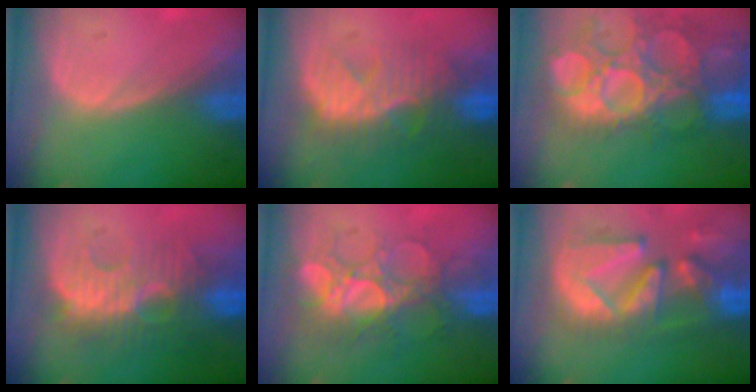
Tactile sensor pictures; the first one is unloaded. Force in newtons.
{"total": 8.8, "press": 8.5, "slide": 2.2}
{"total": 15.1, "press": 12.6, "slide": 8.4}
{"total": 9.4, "press": 9.2, "slide": 2.0}
{"total": 9.4, "press": 8.5, "slide": 4.0}
{"total": 12.3, "press": 11.0, "slide": 5.6}